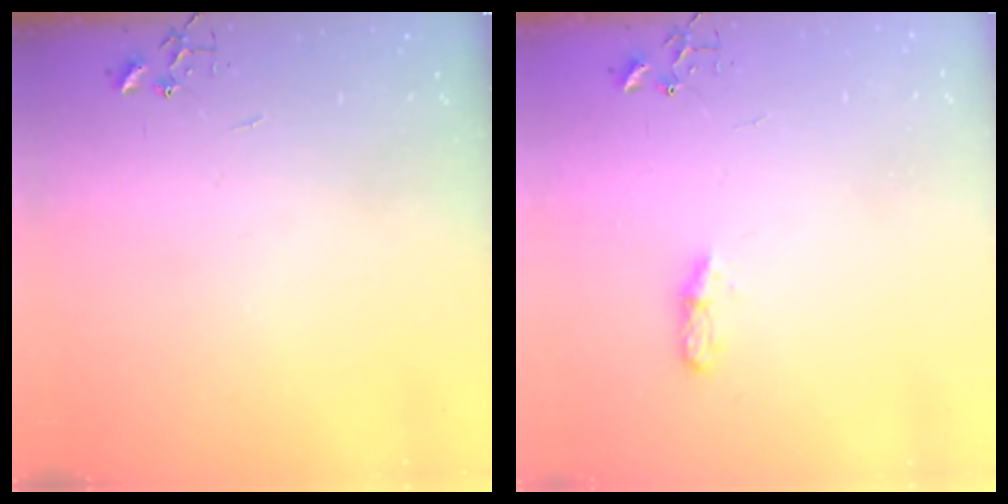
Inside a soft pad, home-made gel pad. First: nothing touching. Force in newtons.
{"total": 4.9, "press": 4.8, "slide": 0.6}